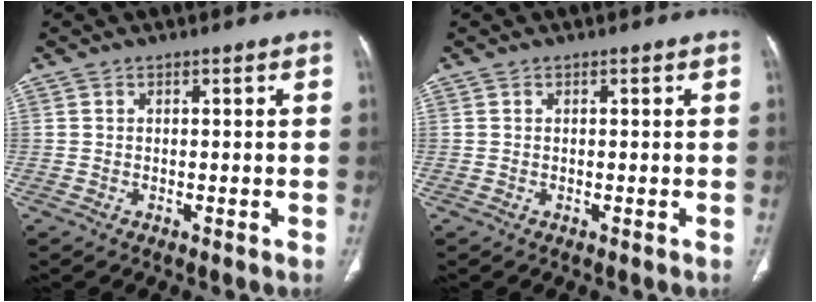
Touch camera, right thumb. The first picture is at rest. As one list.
[{"total": 0.0}]